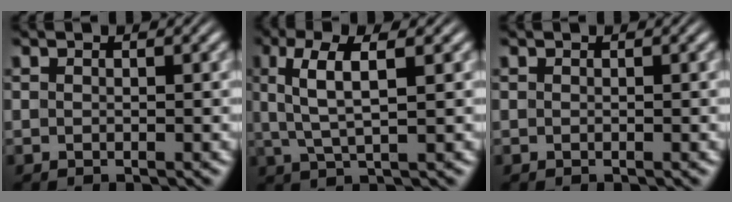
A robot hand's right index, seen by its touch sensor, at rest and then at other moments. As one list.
[{"total": 4.2, "force": [0.9, 1.1, 4.0], "torque": [-0.082, 0.003, 0.020]}, {"total": 0.0}]